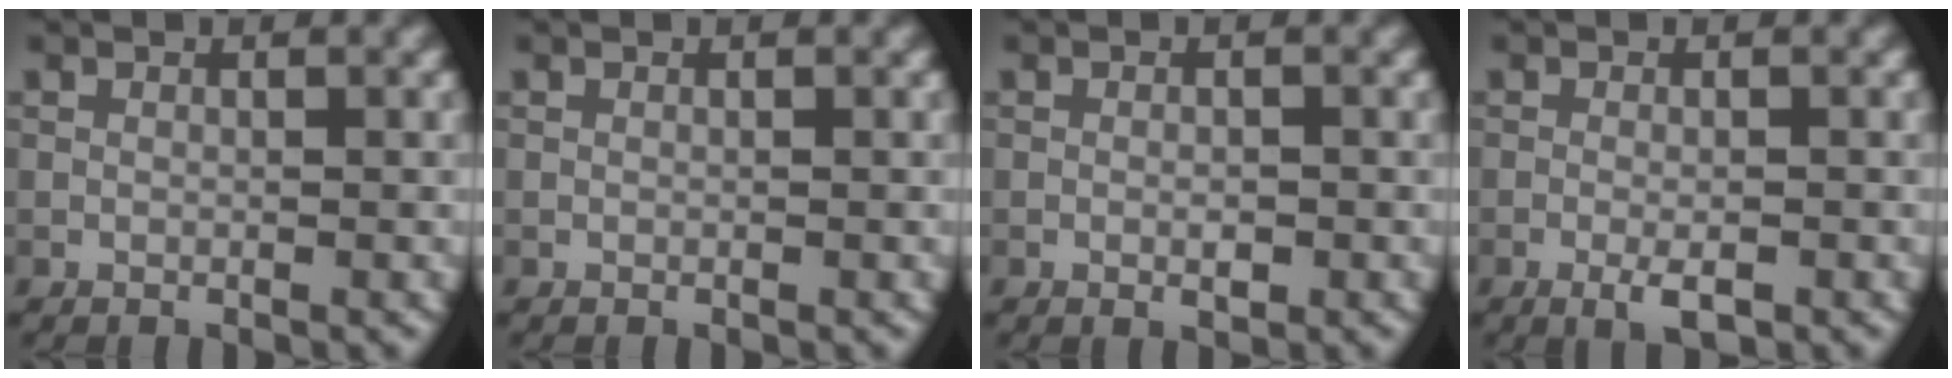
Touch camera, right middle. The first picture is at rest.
{"total": 0.0}
{"total": 1.2, "force": [-0.3, 0.5, 1.0], "torque": [-0.017, 0.000, -0.005]}
{"total": 2.1, "force": [-1.0, 0.5, 1.8], "torque": [-0.035, -0.004, -0.018]}